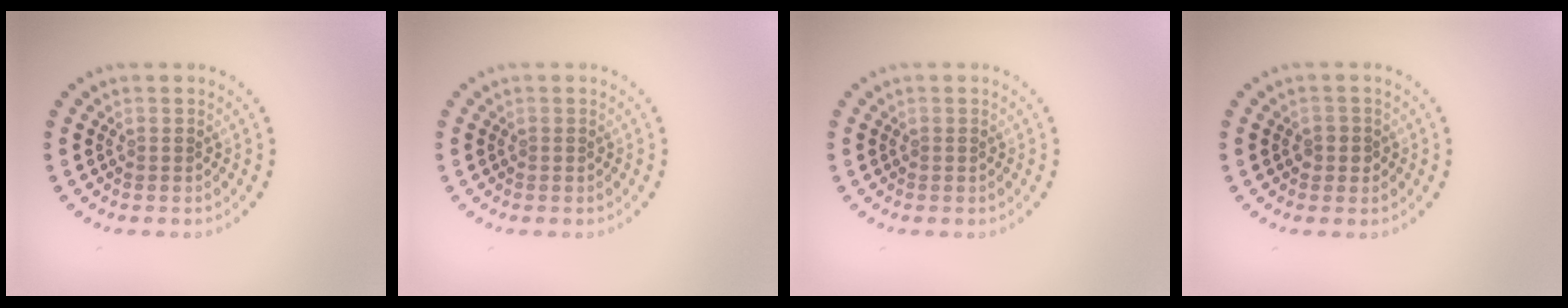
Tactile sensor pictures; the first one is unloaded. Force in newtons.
{"total": 0.0}
{"total": 0.0}
{"total": 1.1, "press": 1.0, "slide": 0.5}